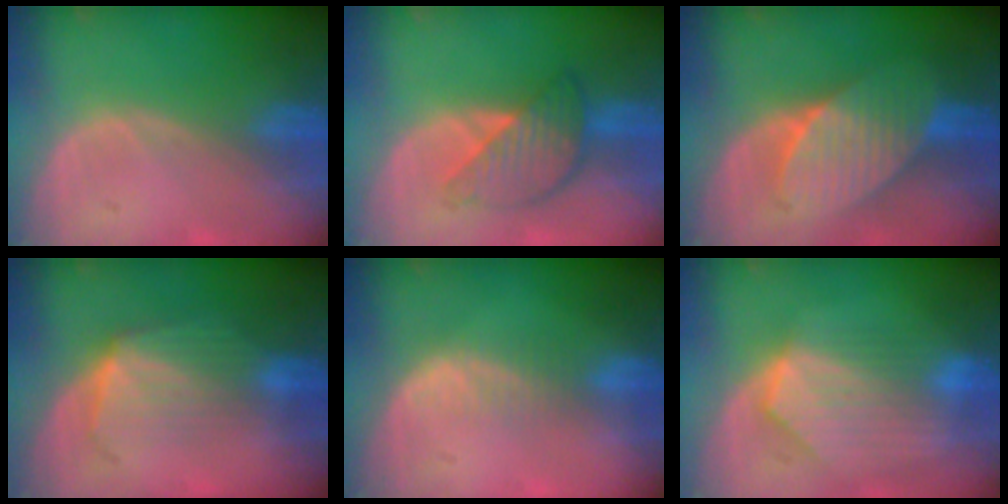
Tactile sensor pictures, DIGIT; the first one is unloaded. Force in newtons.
{"total": 6.1, "press": 6.1, "slide": 0.4}
{"total": 7.4, "press": 7.4, "slide": 0.5}
{"total": 7.1, "press": 6.5, "slide": 2.9}
{"total": 2.7, "press": 2.3, "slide": 1.5}
{"total": 8.6, "press": 7.9, "slide": 3.5}